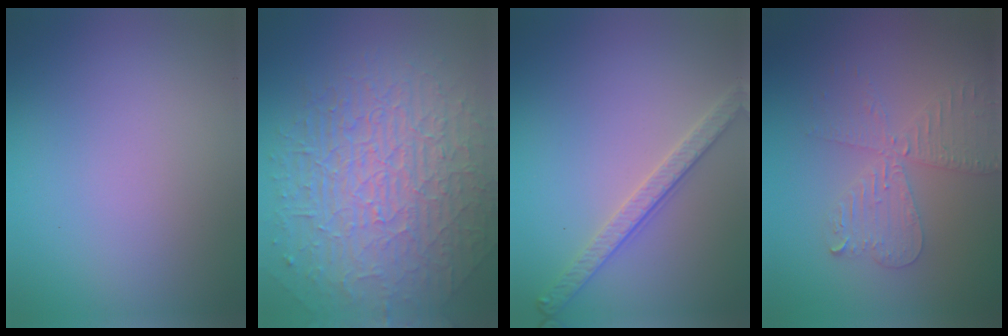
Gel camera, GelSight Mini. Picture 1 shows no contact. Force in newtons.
{"total": 10.0, "press": 6.3, "slide": 7.7}
{"total": 2.8, "press": 2.7, "slide": 0.7}
{"total": 4.1, "press": 3.5, "slide": 2.0}